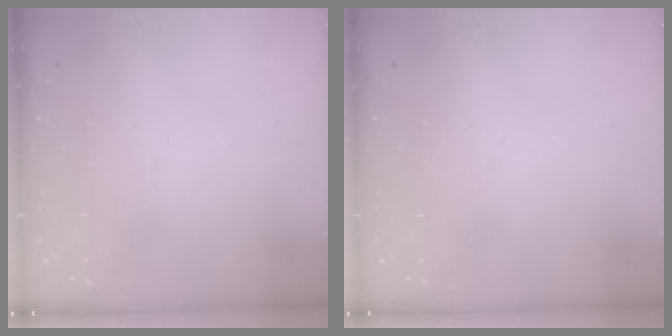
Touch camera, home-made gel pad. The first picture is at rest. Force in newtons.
{"total": 0.0}